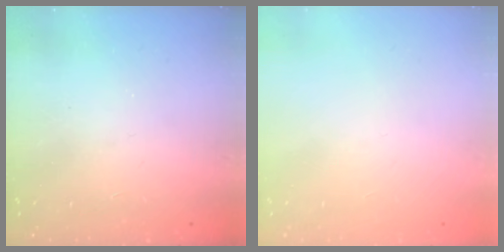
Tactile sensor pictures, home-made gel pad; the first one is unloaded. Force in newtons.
{"total": 0.0}